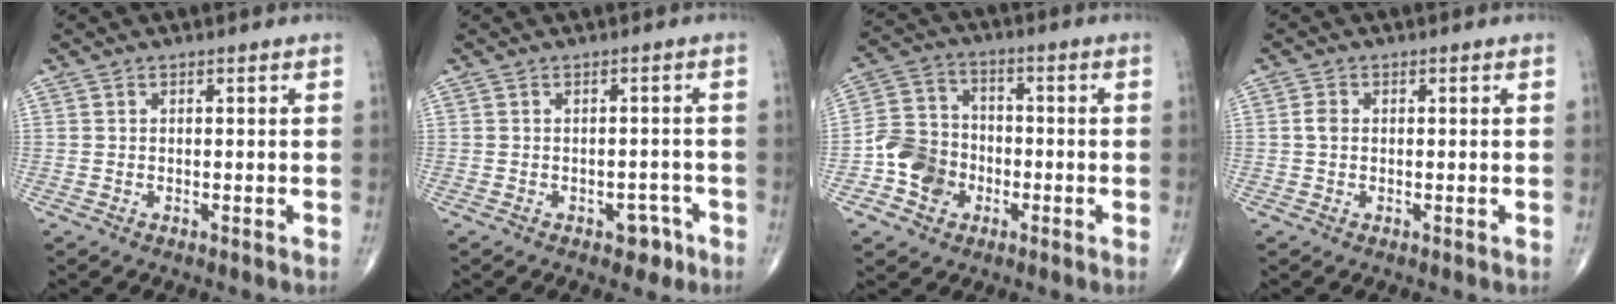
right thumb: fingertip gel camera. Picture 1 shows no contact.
{"total": 2.8, "force": [-1.7, 1.9, 1.3], "torque": [0.003, 0.015, -0.019]}
{"total": 9.5, "force": [-3.2, 8.0, 4.0], "torque": [-0.048, 0.026, -0.066]}
{"total": 1.7, "force": [0.1, 1.3, 1.1], "torque": [-0.021, 0.002, -0.001]}